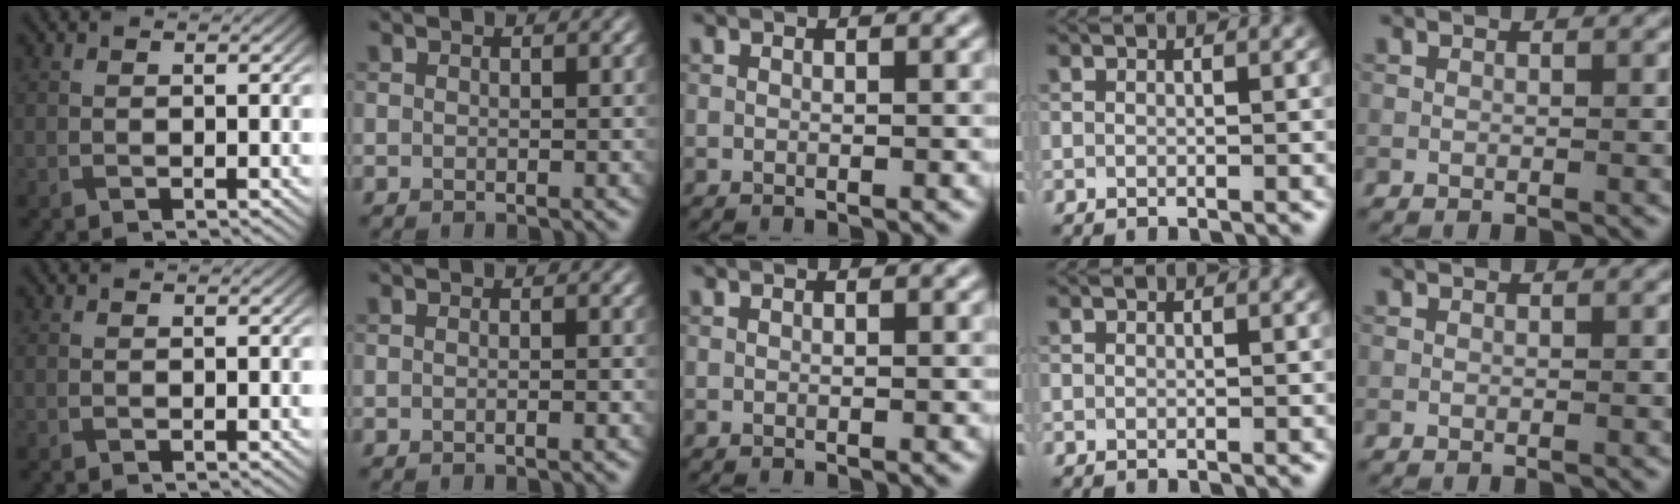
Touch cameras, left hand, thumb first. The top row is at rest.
{"index": {"total": 1.0, "force": [-0.3, 0.2, 0.9], "torque": [-0.013, 0.000, -0.006]}}